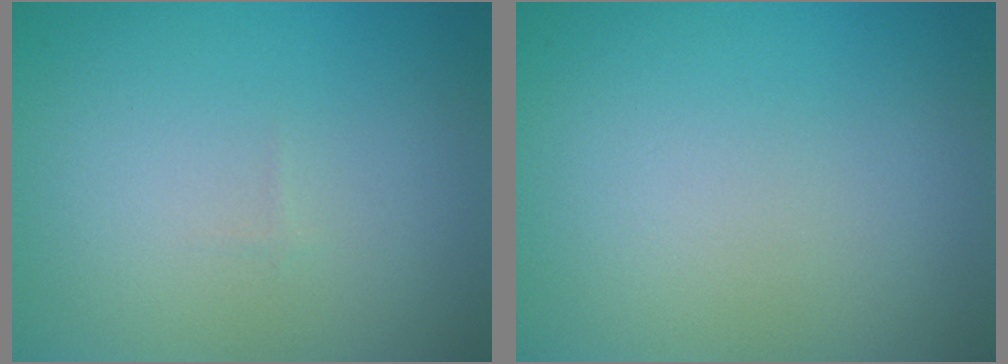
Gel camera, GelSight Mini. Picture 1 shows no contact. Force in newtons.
{"total": 0.0}